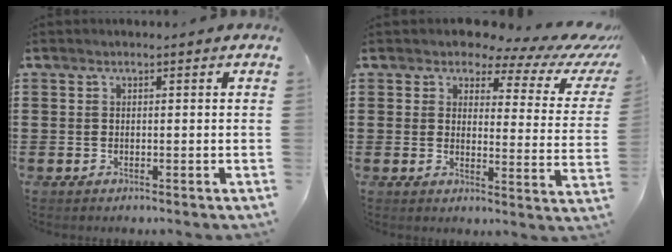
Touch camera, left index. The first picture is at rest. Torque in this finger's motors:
{"motor_torque": [0.13, -1.25, 0.33, 0.06]}